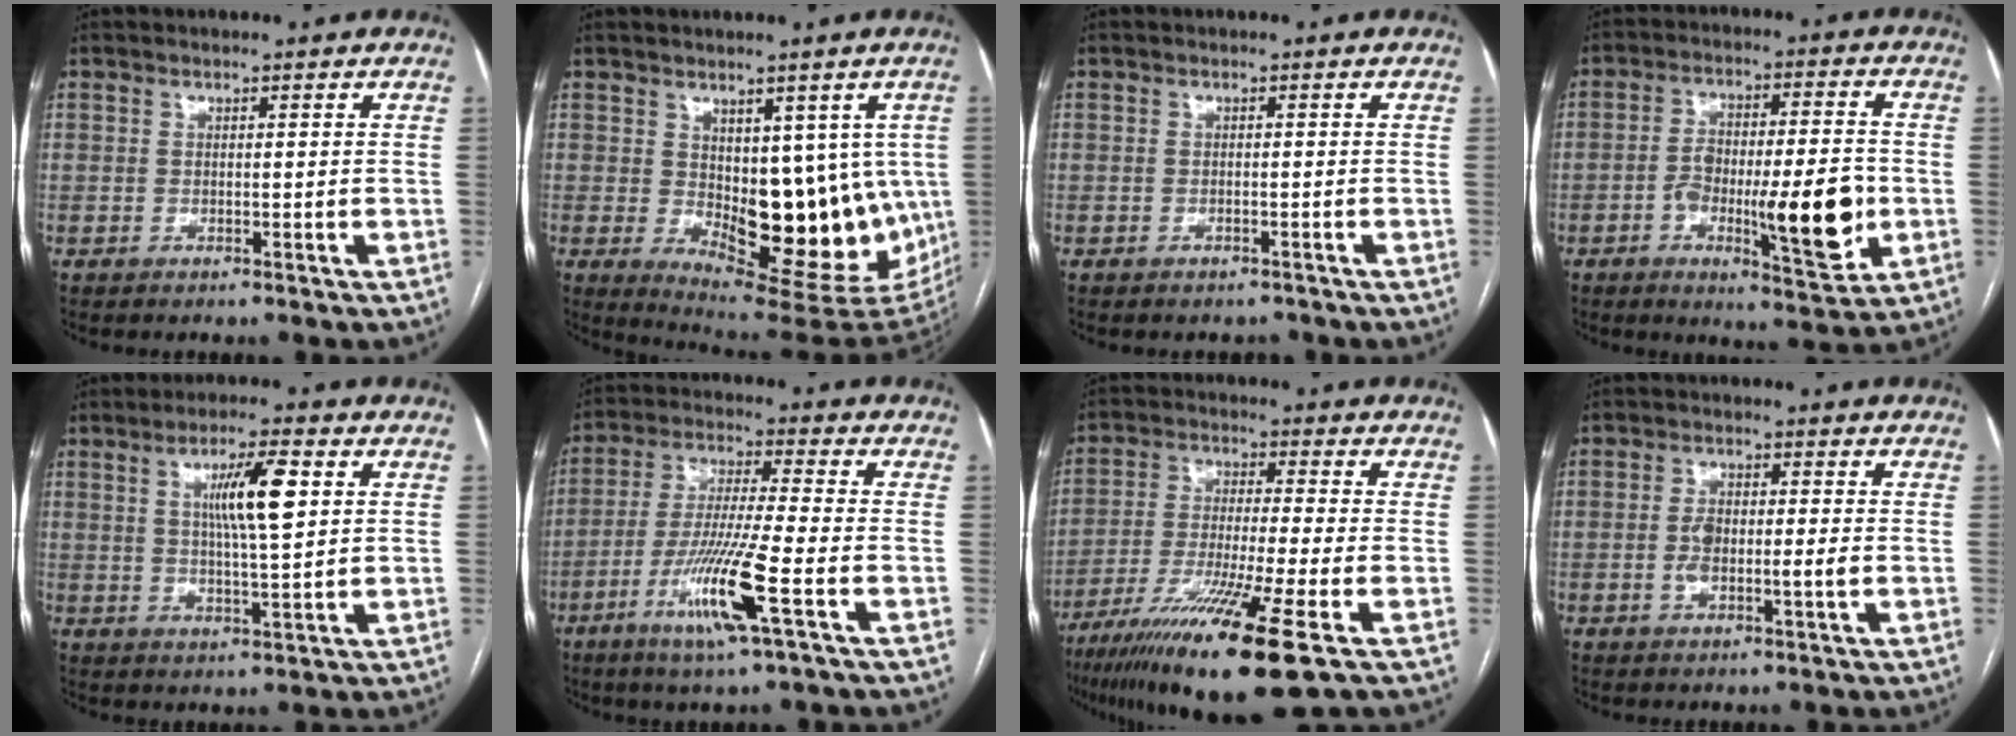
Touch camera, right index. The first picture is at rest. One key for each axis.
{"total": 15.9, "fx": -0.6, "fy": 7.5, "fz": 13.9, "tx": -0.166, "ty": -0.009, "tz": 0.016}
{"total": 1.3, "fx": -1.1, "fy": 0.6, "fz": 0.1, "tx": -0.004, "ty": 0.000, "tz": -0.013}
{"total": 13.7, "fx": -3.4, "fy": 3.6, "fz": 12.8, "tx": -0.197, "ty": 0.007, "tz": -0.047}
{"total": 8.2, "fx": 2.3, "fy": 0.7, "fz": 7.8, "tx": -0.138, "ty": 0.003, "tz": 0.040}
{"total": 12.1, "fx": -5.0, "fy": -0.4, "fz": 11.0, "tx": -0.219, "ty": -0.020, "tz": -0.098}
{"total": 16.2, "fx": -9.3, "fy": -0.6, "fz": 13.2, "tx": -0.244, "ty": -0.046, "tz": -0.166}
{"total": 4.9, "fx": -0.8, "fy": 1.5, "fz": 4.6, "tx": -0.093, "ty": 0.007, "tz": -0.012}